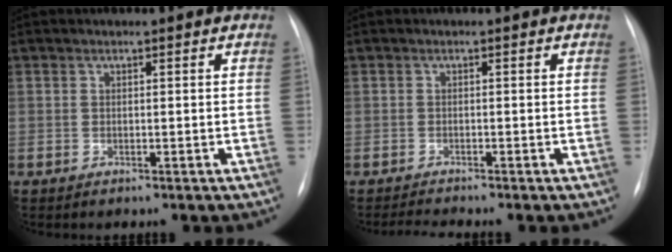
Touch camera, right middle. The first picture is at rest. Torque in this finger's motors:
{"motor_torque": [0.14, -0.22, -0.03, -0.01]}